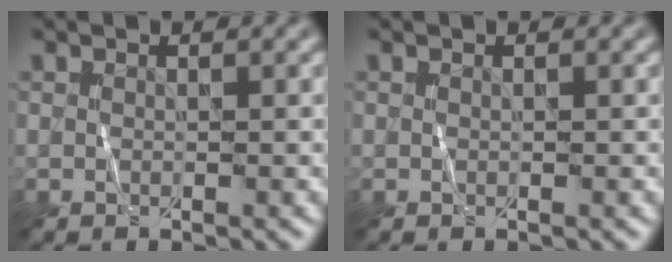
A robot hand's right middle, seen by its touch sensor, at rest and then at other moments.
{"total": 0.0}